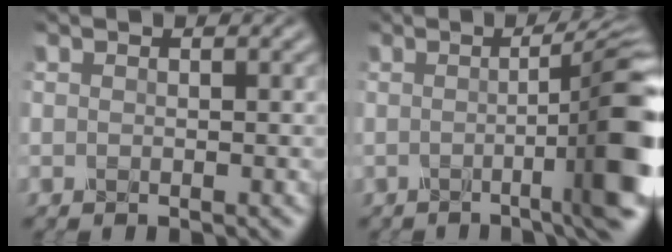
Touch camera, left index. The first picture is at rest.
{"total": 11.2, "force": [-0.9, 2.6, 10.9], "torque": [-0.109, 0.003, -0.016]}